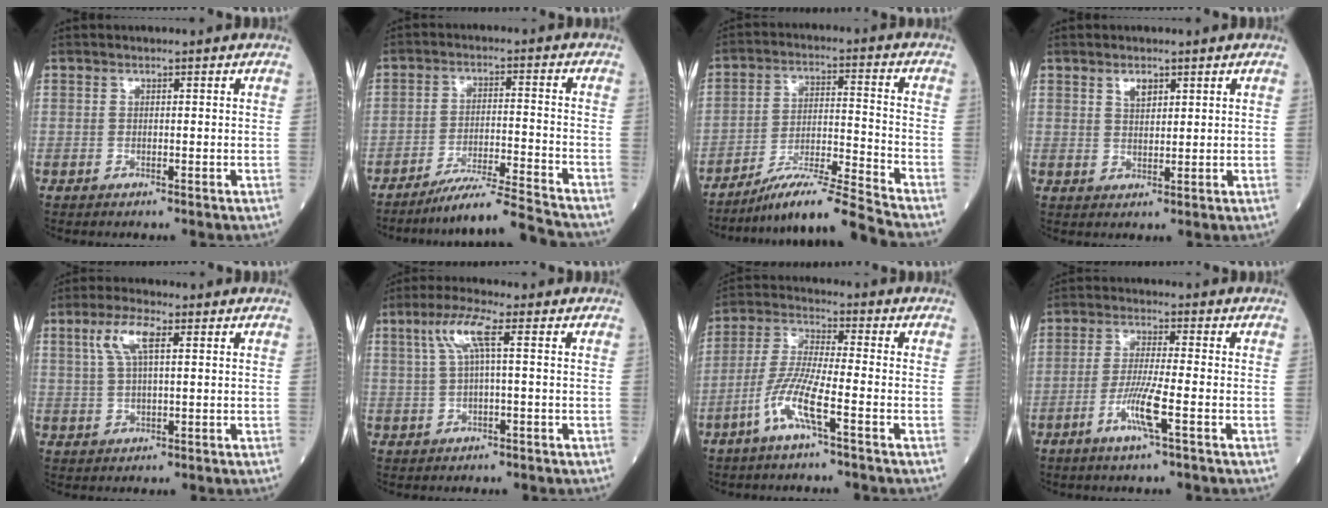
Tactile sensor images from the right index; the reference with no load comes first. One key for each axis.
{"total": 11.2, "fx": -10.5, "fy": -2.0, "fz": 3.3, "tx": -0.040, "ty": -0.004, "tz": -0.178}
{"total": 11.9, "fx": -10.7, "fy": -2.6, "fz": 4.4, "tx": -0.069, "ty": 0.005, "tz": -0.190}
{"total": 2.4, "fx": 1.4, "fy": 1.2, "fz": 1.5, "tx": -0.027, "ty": 0.001, "tz": 0.028}
{"total": 5.6, "fx": 2.2, "fy": 1.5, "fz": 5.0, "tx": -0.109, "ty": 0.015, "tz": 0.046}
{"total": 5.1, "fx": 1.5, "fy": 0.2, "fz": 4.9, "tx": -0.106, "ty": 0.021, "tz": 0.033}
{"total": 8.0, "fx": -3.9, "fy": 0.1, "fz": 7.0, "tx": -0.150, "ty": 0.001, "tz": -0.082}
{"total": 6.4, "fx": -2.7, "fy": -0.4, "fz": 5.8, "tx": -0.115, "ty": -0.012, "tz": -0.056}